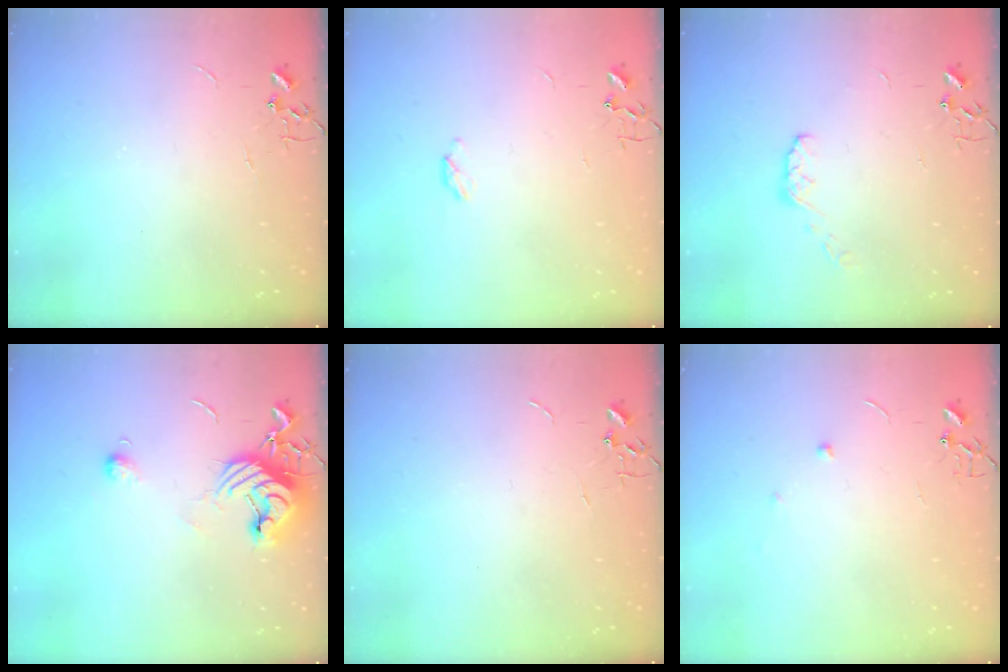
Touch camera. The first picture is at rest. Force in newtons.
{"total": 3.4, "press": 3.4, "slide": 0.5}
{"total": 5.2, "press": 5.2, "slide": 0.4}
{"total": 11.3, "press": 11.3, "slide": 1.3}
{"total": 0.0}
{"total": 3.8, "press": 3.7, "slide": 0.6}